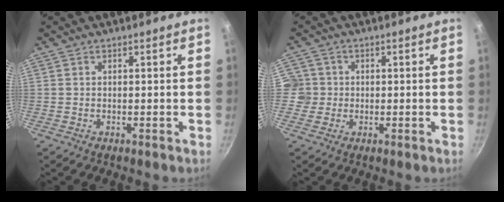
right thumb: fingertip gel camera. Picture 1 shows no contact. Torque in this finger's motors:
{"motor_torque": [0.38, 0.53, -0.10, 0.33, 0.01]}